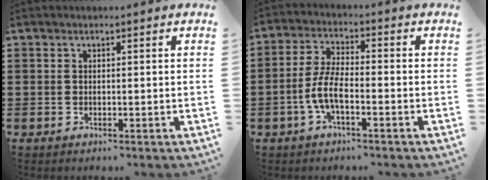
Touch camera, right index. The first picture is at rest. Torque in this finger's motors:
{"motor_torque": [2.14, 0.00, 0.56, 0.15]}